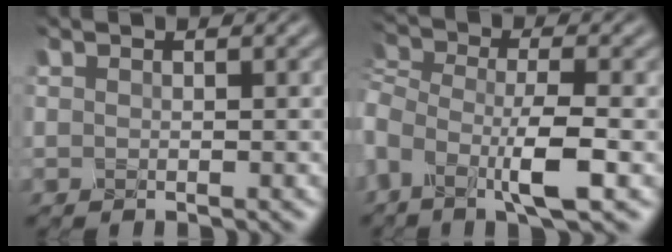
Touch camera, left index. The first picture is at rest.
{"total": 5.5, "force": [-2.6, 1.3, 4.6], "torque": [-0.086, 0.000, -0.064]}